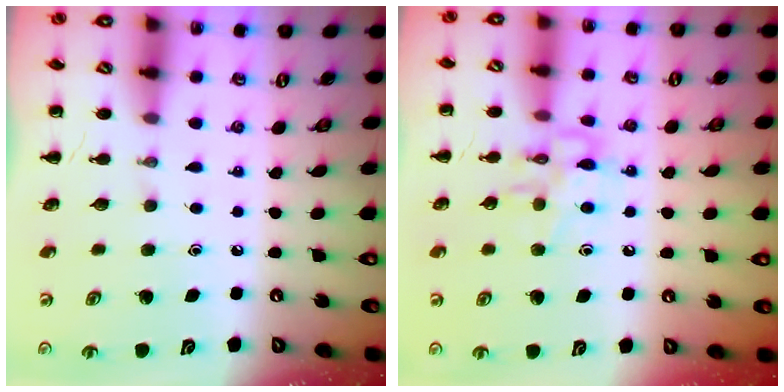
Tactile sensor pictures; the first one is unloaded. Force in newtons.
{"total": 10.0, "press": 10.0, "slide": 0.4}